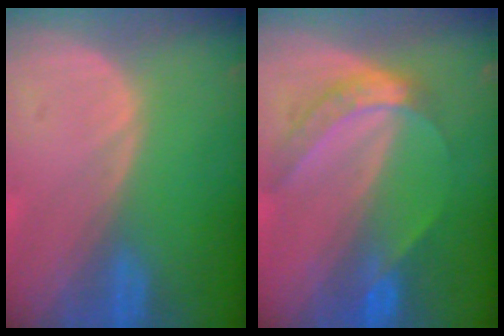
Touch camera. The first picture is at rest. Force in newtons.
{"total": 6.2, "press": 5.2, "slide": 3.3}